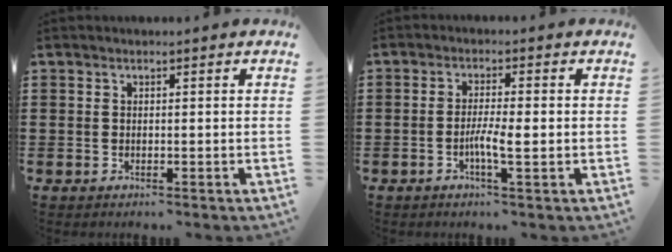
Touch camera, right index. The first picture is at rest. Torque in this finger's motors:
{"motor_torque": [0.22, 0.22, 0.16, 0.03]}